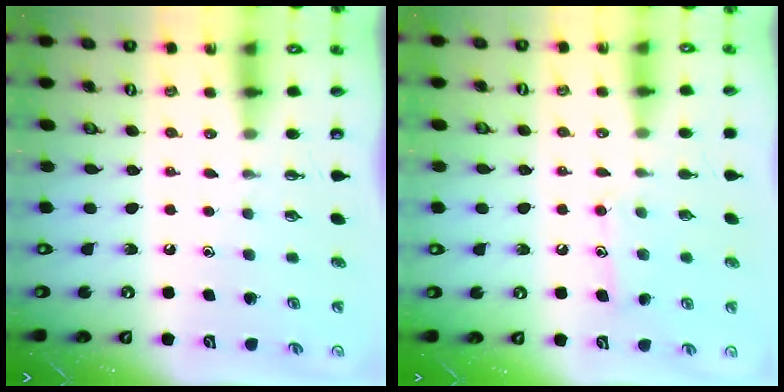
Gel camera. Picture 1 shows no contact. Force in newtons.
{"total": 8.3, "press": 8.3, "slide": 0.6}